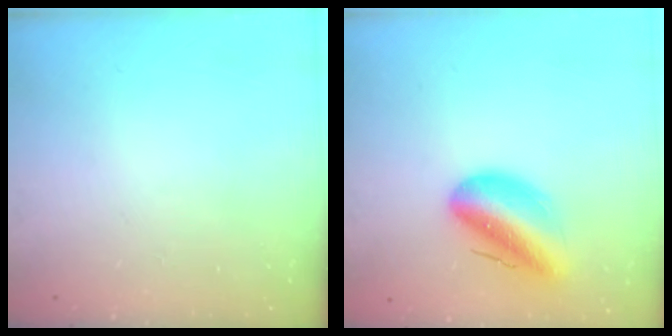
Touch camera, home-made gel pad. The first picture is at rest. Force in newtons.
{"total": 13.4, "press": 12.9, "slide": 3.6}